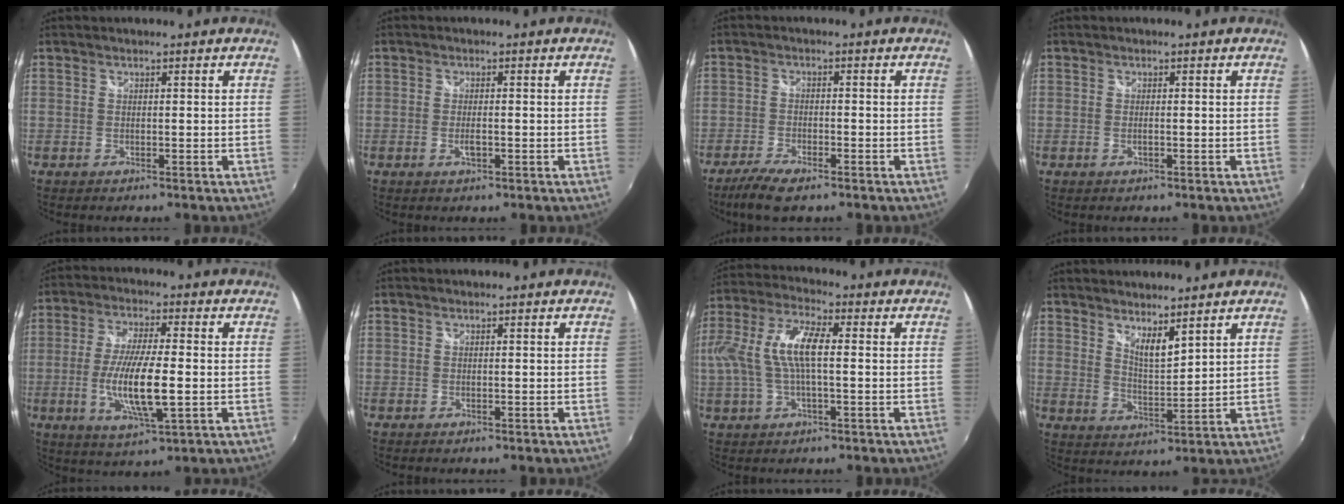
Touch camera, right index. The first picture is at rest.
{"total": 2.0, "force": [-0.7, 0.7, 1.7], "torque": [-0.033, -0.005, -0.010]}
{"total": 6.7, "force": [-5.0, 1.8, 4.2], "torque": [-0.108, -0.017, -0.094]}
{"total": 0.9, "force": [-0.3, 0.1, 0.8], "torque": [-0.016, -0.002, -0.005]}
{"total": 11.9, "force": [-2.1, 2.3, 11.5], "torque": [-0.224, -0.015, -0.039]}
{"total": 0.0}
{"total": 11.2, "force": [0.2, 3.6, 10.6], "torque": [-0.214, 0.009, 0.006]}
{"total": 5.6, "force": [4.6, 1.1, 2.9], "torque": [-0.045, -0.008, 0.078]}